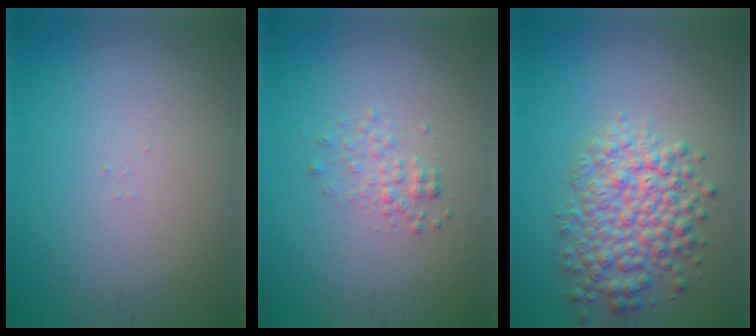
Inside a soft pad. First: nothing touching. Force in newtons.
{"total": 1.4, "press": 1.4, "slide": 0.1}
{"total": 5.4, "press": 5.4, "slide": 0.1}